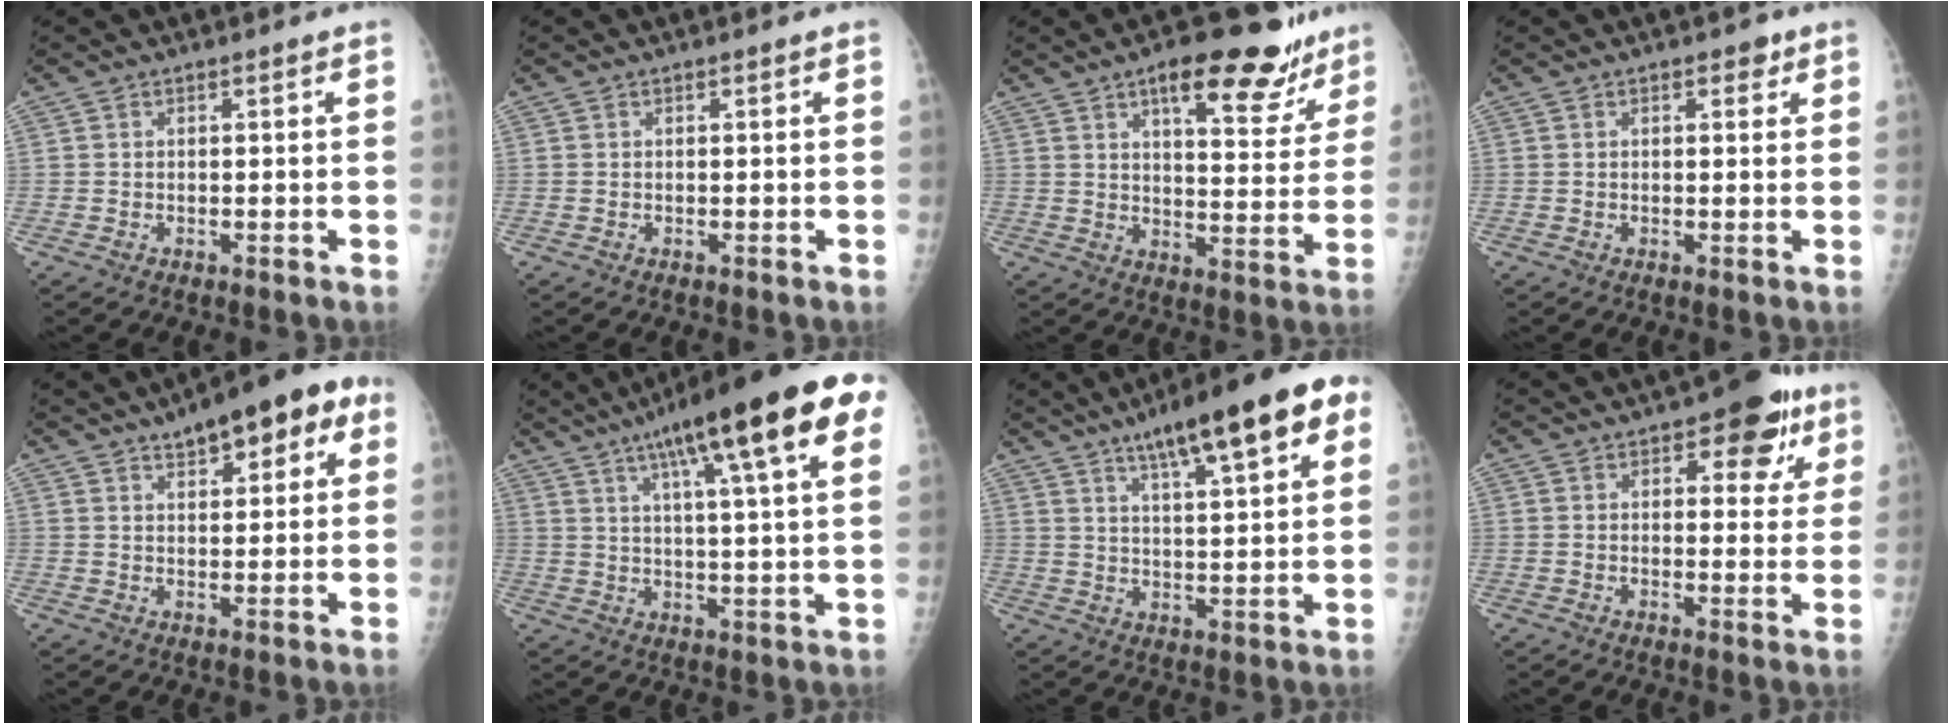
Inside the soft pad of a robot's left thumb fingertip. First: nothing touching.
{"total": 0.0}
{"total": 17.0, "force": [11.1, 6.6, 11.1], "torque": [-0.097, -0.045, 0.152]}
{"total": 1.9, "force": [1.0, 1.1, 1.1], "torque": [0.000, -0.002, 0.011]}
{"total": 12.9, "force": [6.4, 5.5, 9.8], "torque": [-0.091, 0.007, 0.081]}
{"total": 23.5, "force": [11.7, 4.4, 19.9], "torque": [-0.291, 0.002, 0.162]}
{"total": 17.9, "force": [9.4, 4.2, 14.7], "torque": [-0.191, -0.009, 0.137]}
{"total": 10.2, "force": [5.2, 5.0, 7.3], "torque": [-0.046, -0.013, 0.058]}